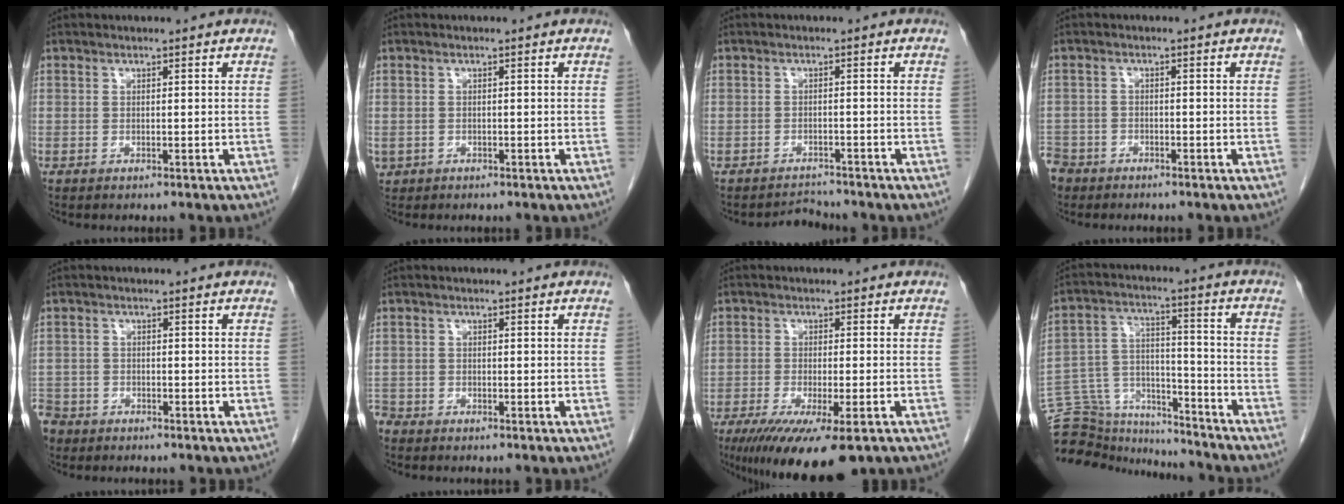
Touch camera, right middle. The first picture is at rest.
{"total": 1.3, "force": [-0.5, 1.1, 0.2], "torque": [-0.011, 0.003, -0.003]}
{"total": 2.2, "force": [-2.1, 0.1, -0.8], "torque": [0.010, -0.010, -0.030]}
{"total": 5.5, "force": [-4.2, 3.5, 0.5], "torque": [-0.023, -0.002, -0.083]}
{"total": 5.3, "force": [-4.1, 3.3, 0.5], "torque": [-0.021, -0.002, -0.081]}
{"total": 2.0, "force": [-1.9, 0.6, 0.0], "torque": [-0.003, -0.003, -0.037]}
{"total": 13.6, "force": [-9.0, 2.8, 9.7], "torque": [-0.152, -0.033, -0.142]}
{"total": 16.9, "force": [-15.6, 5.1, 4.0], "torque": [-0.085, 0.049, -0.250]}